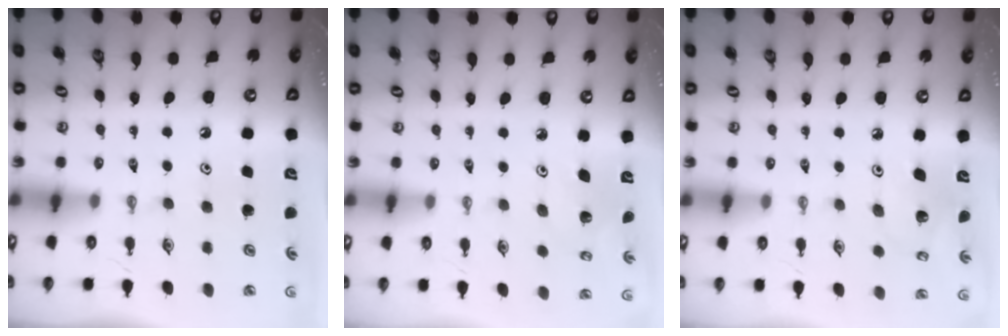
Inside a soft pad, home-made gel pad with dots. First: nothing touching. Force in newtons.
{"total": 2.3, "press": 2.3, "slide": 0.2}
{"total": 5.0, "press": 4.7, "slide": 1.8}